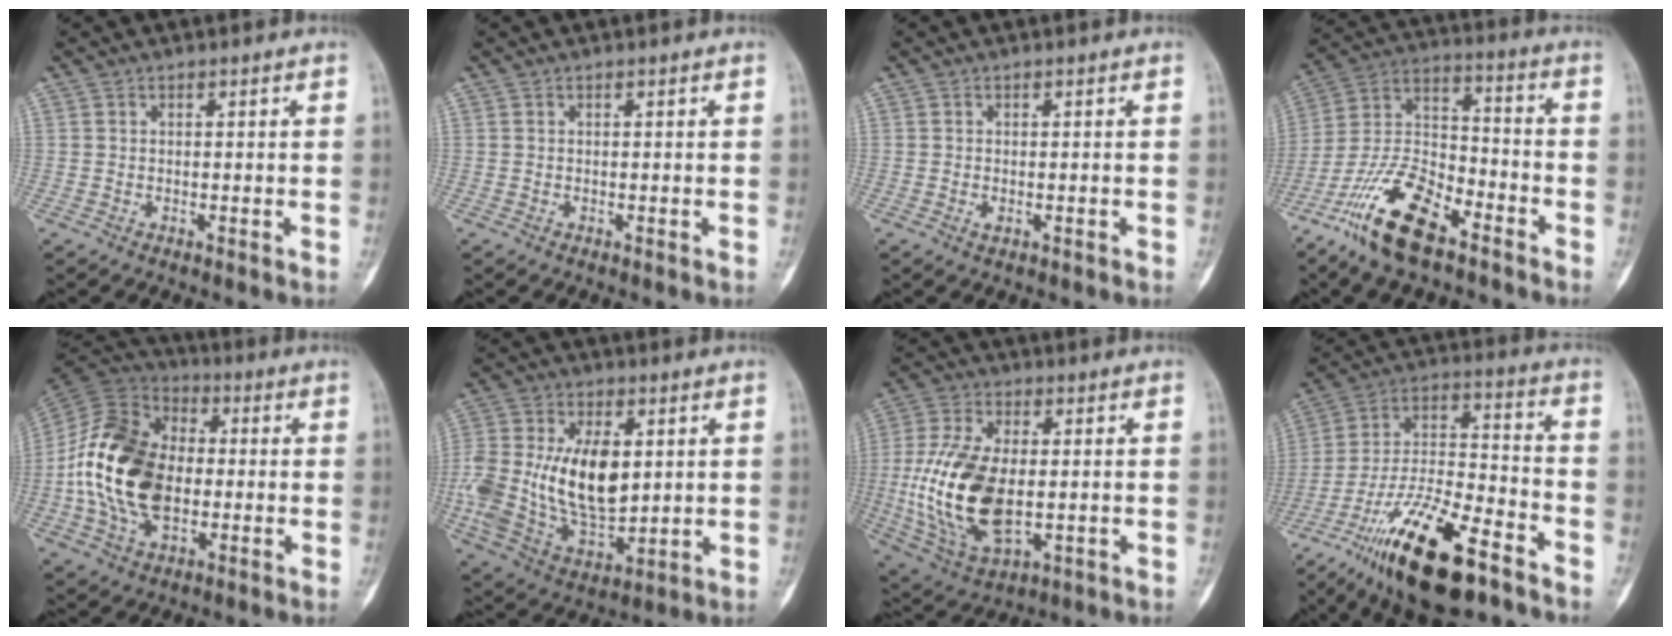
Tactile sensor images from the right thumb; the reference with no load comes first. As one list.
[{"total": 0.0}, {"total": 1.0, "force": [-0.3, 0.6, 0.7], "torque": [-0.015, 0.000, -0.005]}, {"total": 16.9, "force": [-10.8, 7.1, 10.9], "torque": [-0.205, 0.067, -0.207]}, {"total": 21.0, "force": [-1.7, 13.9, 15.6], "torque": [-0.283, 0.018, -0.031]}, {"total": 21.4, "force": [1.8, 12.7, 17.1], "torque": [-0.339, -0.015, 0.045]}, {"total": 19.2, "force": [-1.3, 10.4, 16.1], "torque": [-0.334, -0.006, -0.010]}, {"total": 22.4, "force": [-14.1, 7.1, 15.8], "torque": [-0.297, 0.069, -0.248]}]